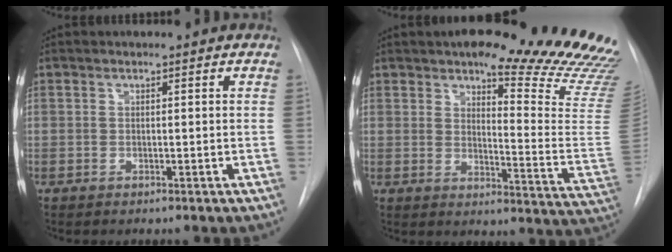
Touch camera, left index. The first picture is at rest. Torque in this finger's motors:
{"motor_torque": [0.61, -0.81, 0.12, 0.04]}